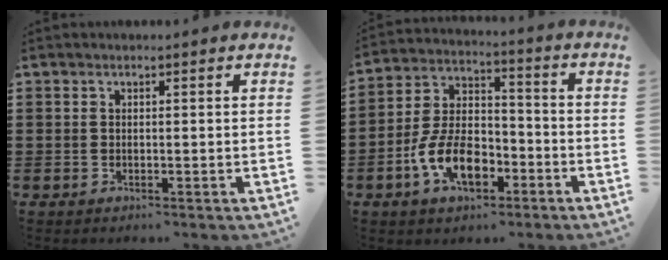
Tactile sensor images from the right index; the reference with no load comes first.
{"total": 10.3, "force": [-4.4, 5.7, 7.4], "torque": [-0.170, 0.002, -0.082]}